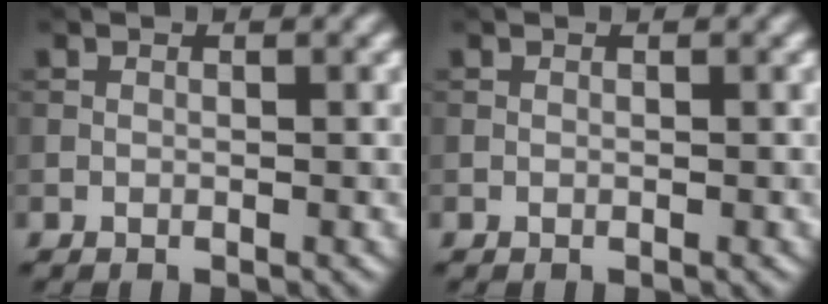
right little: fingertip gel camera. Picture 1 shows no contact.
{"total": 0.0}